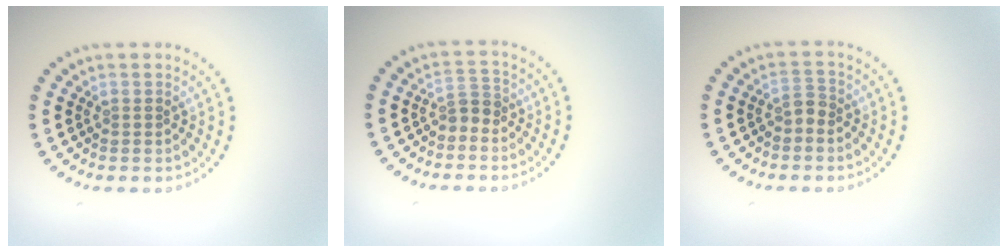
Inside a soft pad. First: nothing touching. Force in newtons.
{"total": 1.6, "press": 1.3, "slide": 0.9}
{"total": 1.3, "press": 1.0, "slide": 0.8}